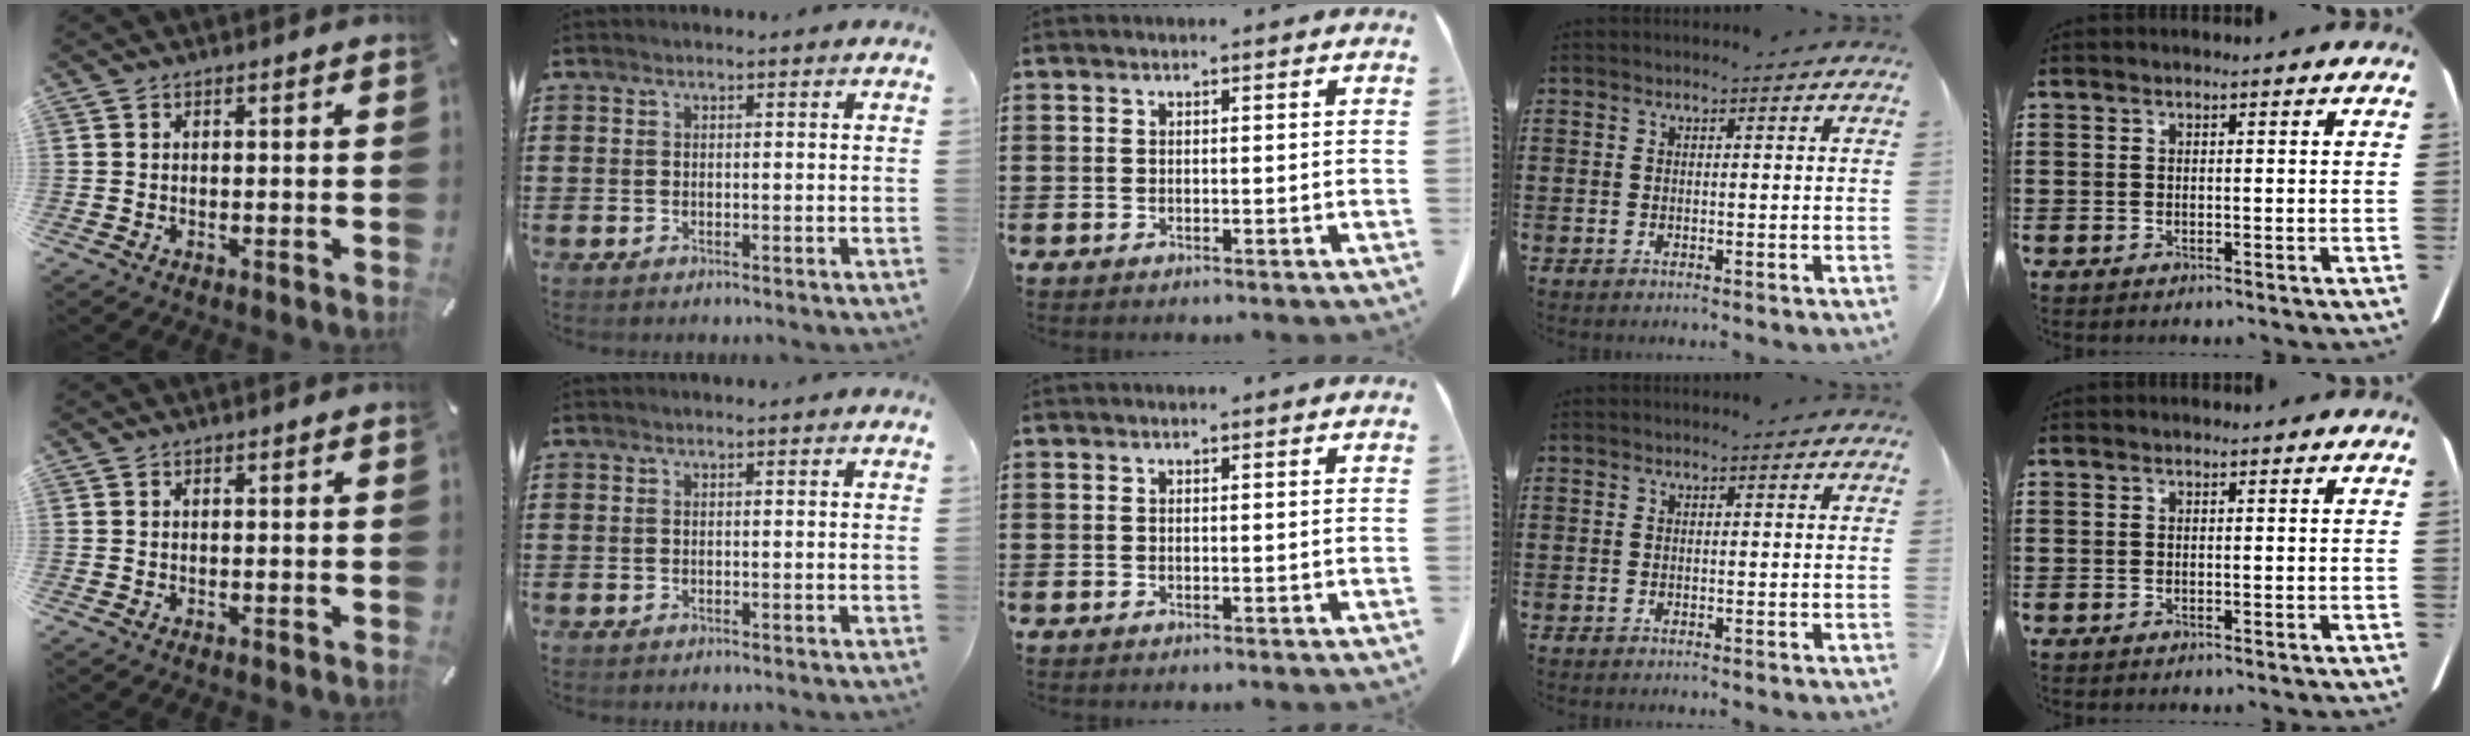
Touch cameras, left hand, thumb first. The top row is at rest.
{}